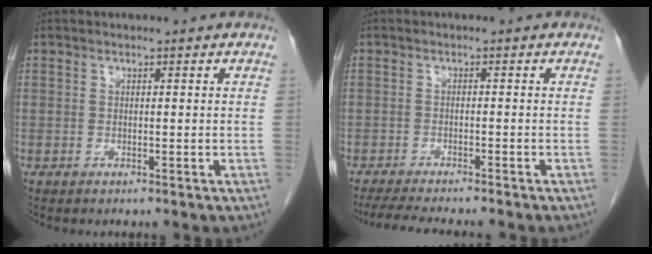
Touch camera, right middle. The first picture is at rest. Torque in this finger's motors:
{"motor_torque": [0.07, -0.03, 0.01, 0.01]}